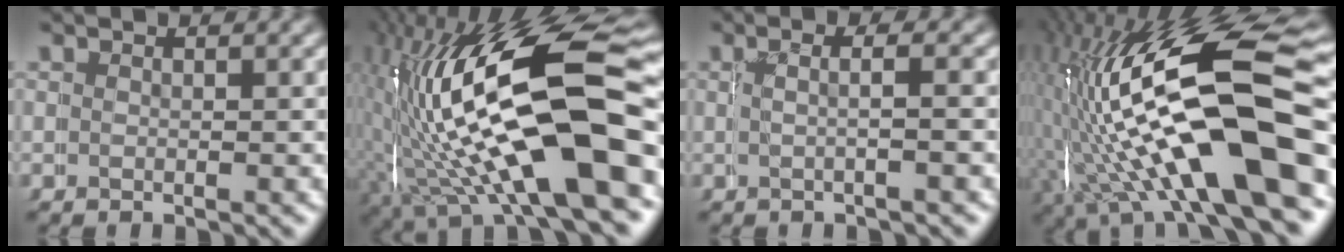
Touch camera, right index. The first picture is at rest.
{"total": 18.4, "force": [-2.2, 9.2, 15.7], "torque": [-0.277, -0.023, -0.022]}
{"total": 1.4, "force": [-0.1, 0.1, 1.4], "torque": [-0.029, 0.000, -0.003]}
{"total": 17.0, "force": [-1.0, 8.1, 14.9], "torque": [-0.274, -0.017, -0.009]}